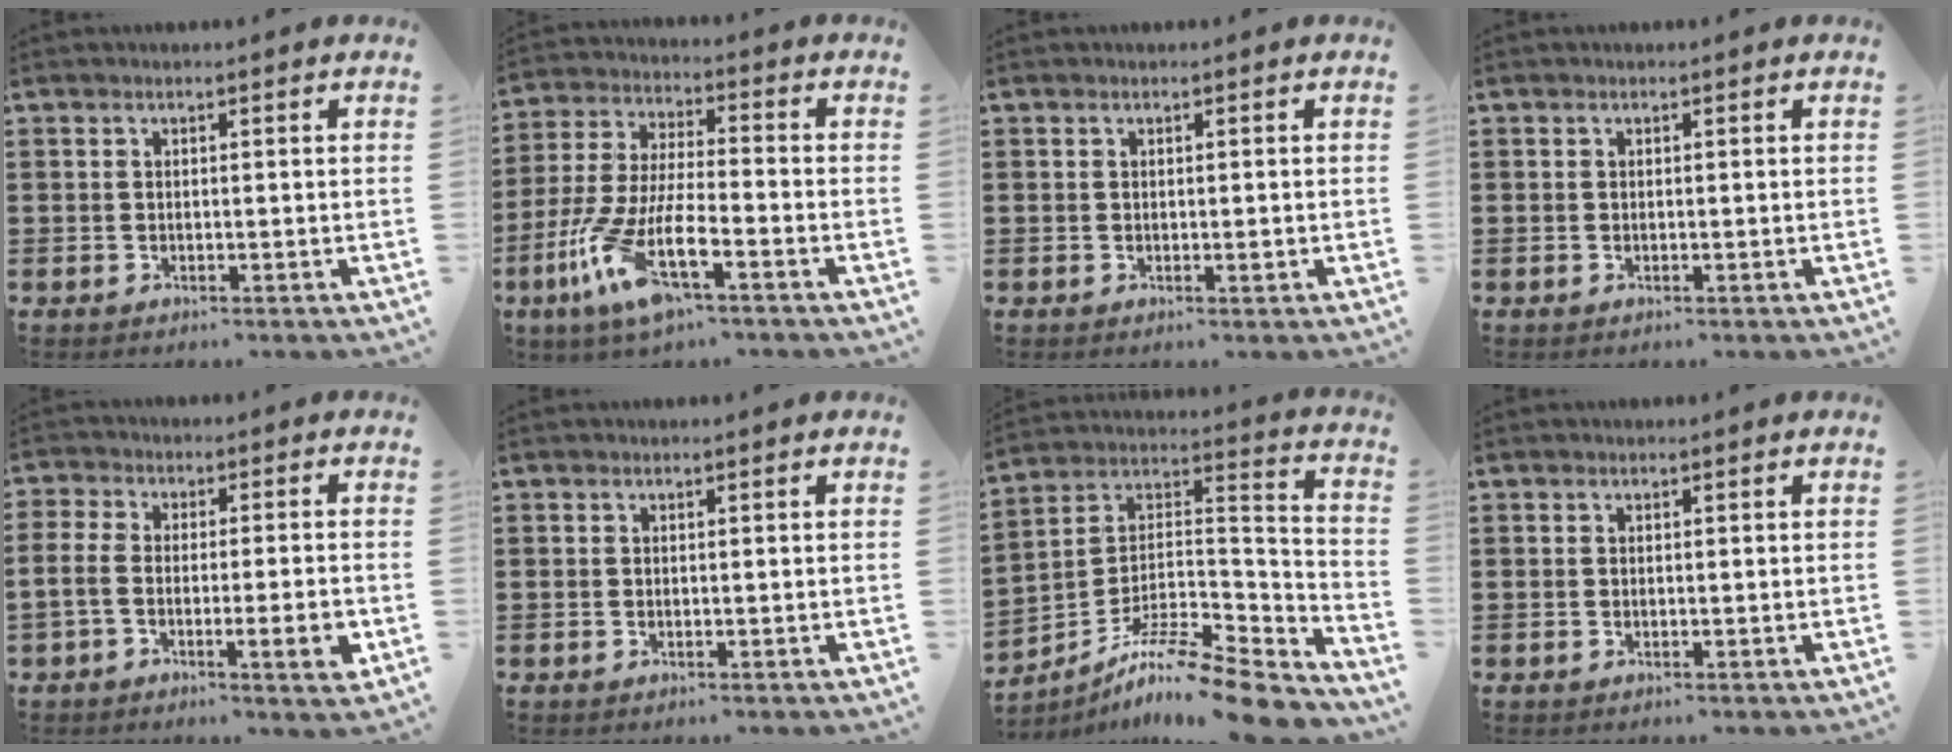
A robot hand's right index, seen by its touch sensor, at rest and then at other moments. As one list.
[{"total": 10.7, "force": [-6.3, 1.9, 8.5], "torque": [-0.217, -0.026, -0.131]}, {"total": 0.8, "force": [-0.2, 0.2, 0.7], "torque": [-0.013, -0.004, -0.002]}, {"total": 0.0}, {"total": 6.6, "force": [-2.6, 2.1, 5.7], "torque": [-0.109, 0.000, -0.047]}, {"total": 0.0}, {"total": 10.8, "force": [-9.0, 1.2, 5.8], "torque": [-0.104, 0.006, -0.179]}, {"total": 0.0}]